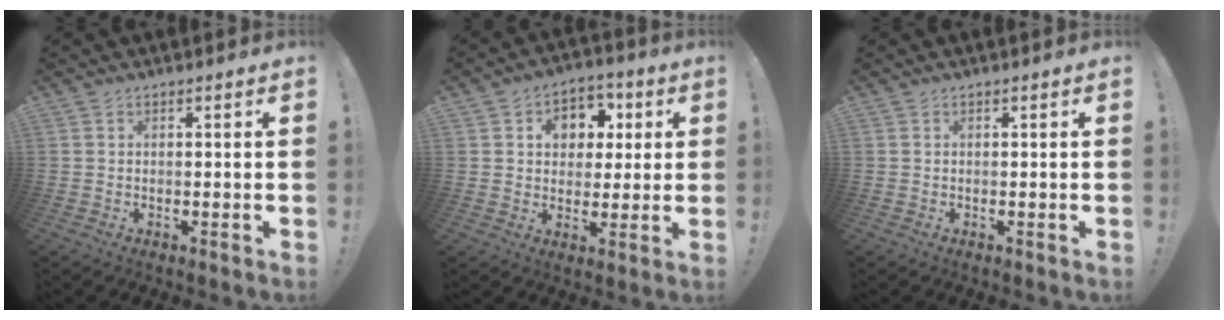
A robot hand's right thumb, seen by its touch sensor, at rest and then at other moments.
{"total": 8.4, "force": [2.0, 7.6, 3.0], "torque": [-0.033, -0.005, 0.042]}
{"total": 0.0}